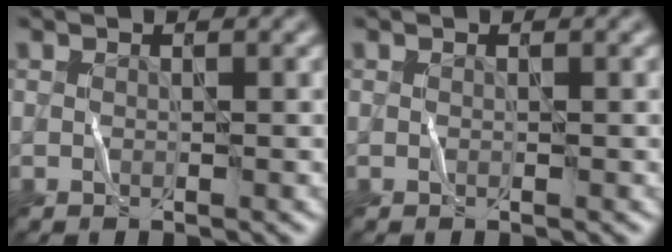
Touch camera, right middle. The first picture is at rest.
{"total": 0.0}